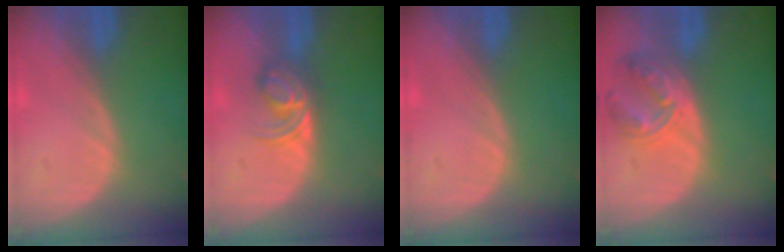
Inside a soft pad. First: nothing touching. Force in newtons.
{"total": 5.7, "press": 4.7, "slide": 3.3}
{"total": 0.0}
{"total": 7.6, "press": 6.7, "slide": 3.7}